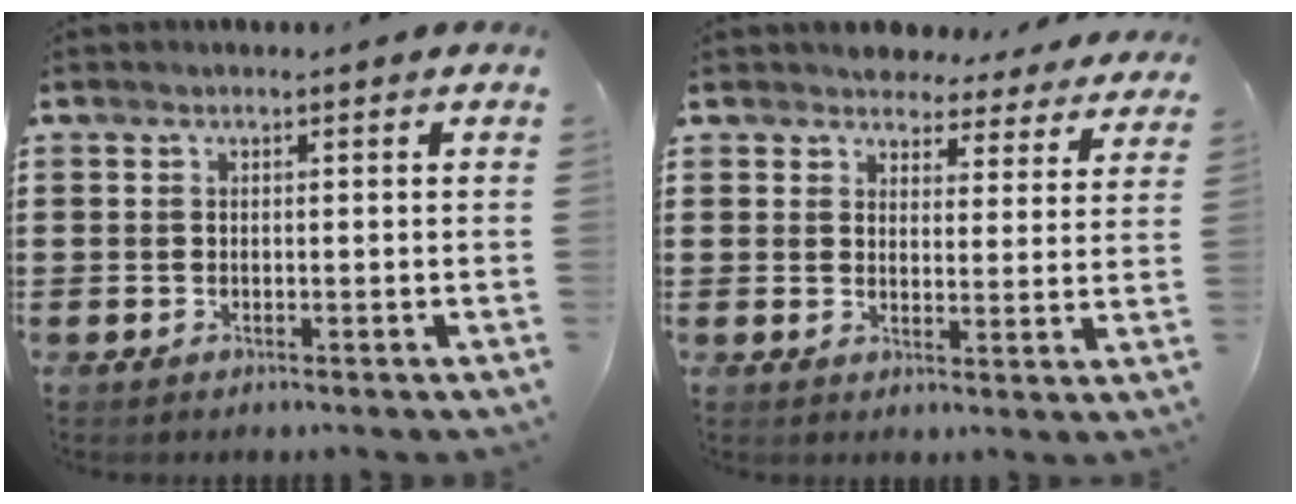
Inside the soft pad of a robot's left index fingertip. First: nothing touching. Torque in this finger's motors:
{"motor_torque": [2.14, 0.00, 0.32, 0.01]}